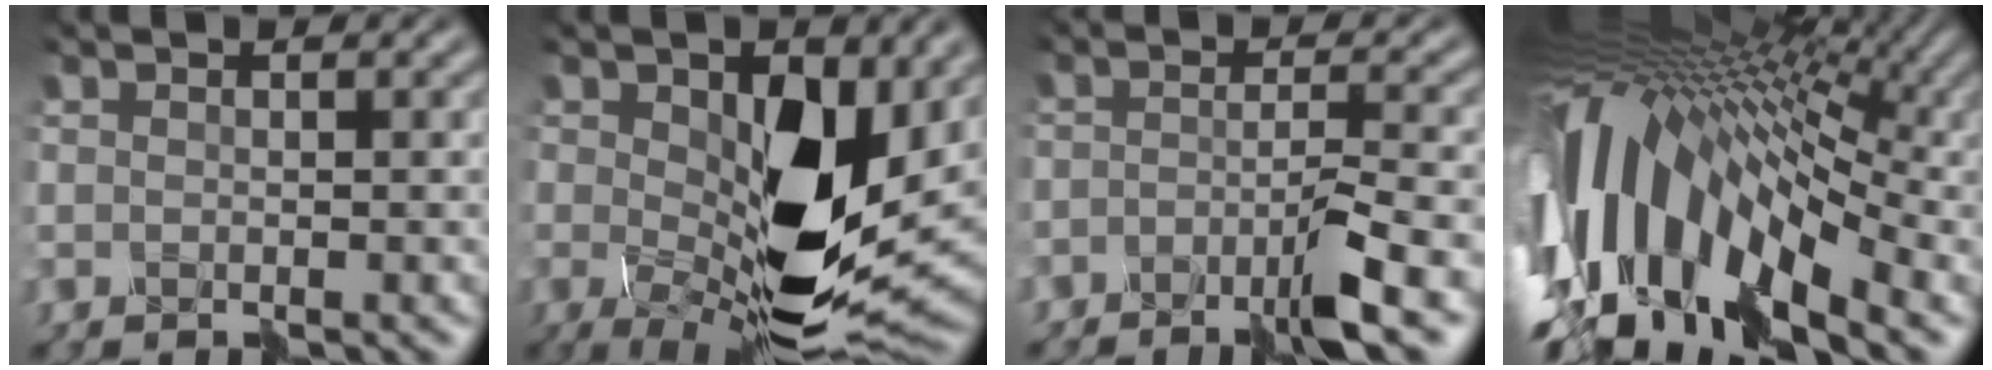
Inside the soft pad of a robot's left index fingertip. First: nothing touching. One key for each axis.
{"total": 12.0, "fx": -0.2, "fy": 6.7, "fz": 10.0, "tx": -0.194, "ty": -0.021, "tz": 0.001}
{"total": 3.6, "fx": -2.7, "fy": 0.1, "fz": 2.3, "tx": -0.049, "ty": 0.004, "tz": -0.058}
{"total": 14.2, "fx": -1.1, "fy": 7.4, "fz": 12.0, "tx": -0.232, "ty": 0.037, "tz": -0.031}